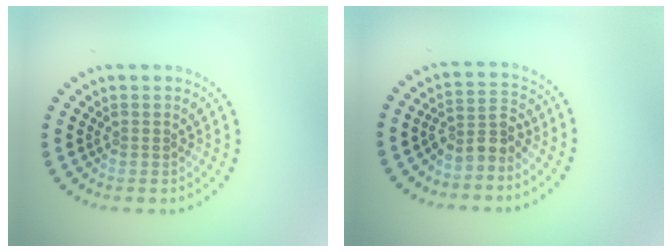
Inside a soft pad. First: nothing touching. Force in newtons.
{"total": 2.6, "press": 2.2, "slide": 1.5}